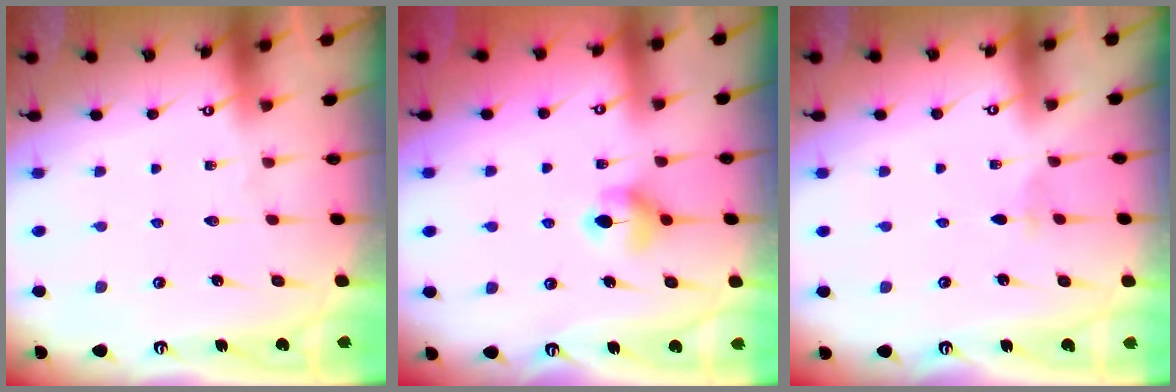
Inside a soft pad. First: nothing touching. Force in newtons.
{"total": 5.7, "press": 5.6, "slide": 0.9}
{"total": 1.6, "press": 1.6, "slide": 0.4}